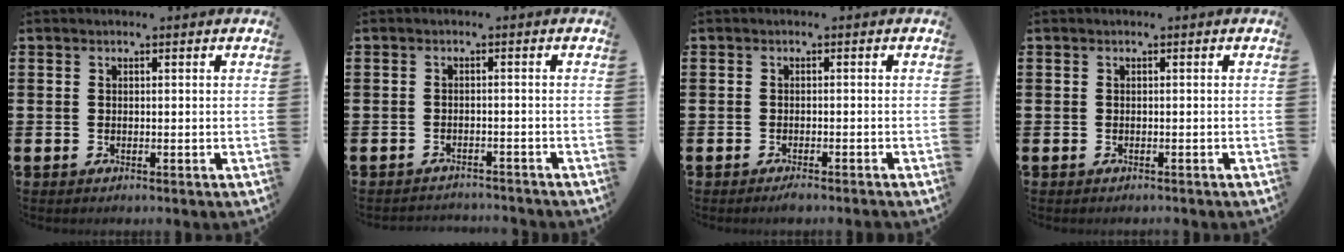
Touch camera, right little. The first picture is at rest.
{"total": 1.5, "force": [-1.5, 0.0, -0.1], "torque": [-0.002, 0.004, -0.032]}
{"total": 0.9, "force": [-0.8, -0.1, 0.5], "torque": [-0.008, -0.002, -0.015]}
{"total": 0.0}